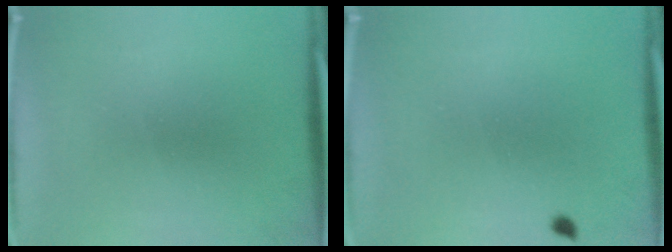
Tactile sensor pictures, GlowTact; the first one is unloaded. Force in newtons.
{"total": 0.7}